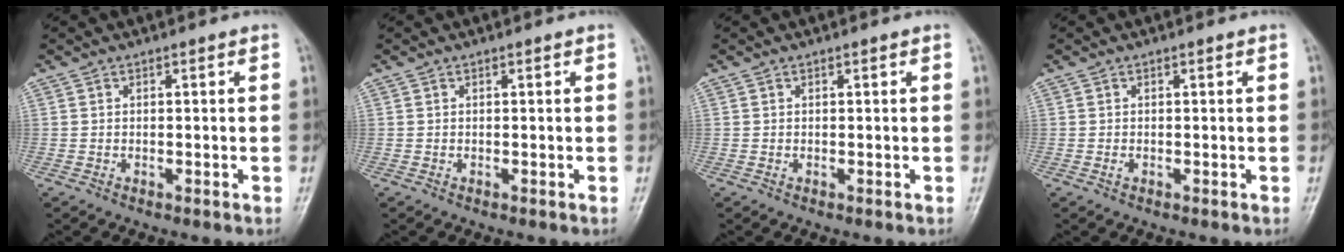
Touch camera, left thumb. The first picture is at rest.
{"total": 0.0}
{"total": 0.0}
{"total": 0.7, "force": [0.0, 0.4, 0.5], "torque": [-0.008, 0.001, 0.001]}